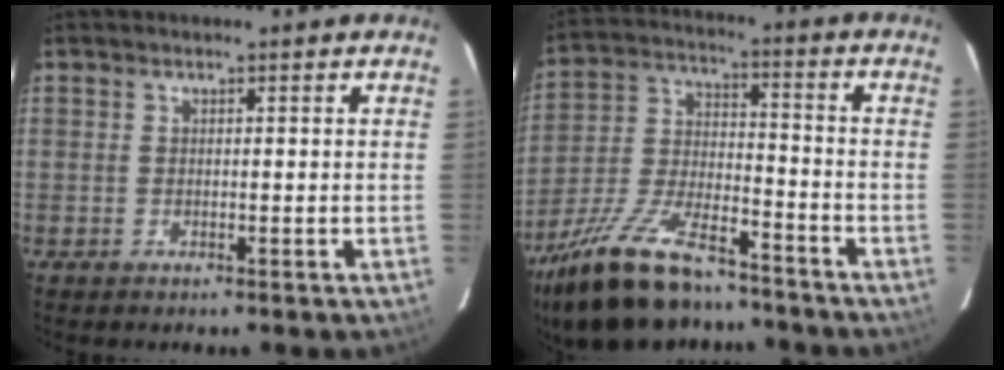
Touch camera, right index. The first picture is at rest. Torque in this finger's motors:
{"motor_torque": [1.24, -0.90, 0.76, 0.15]}